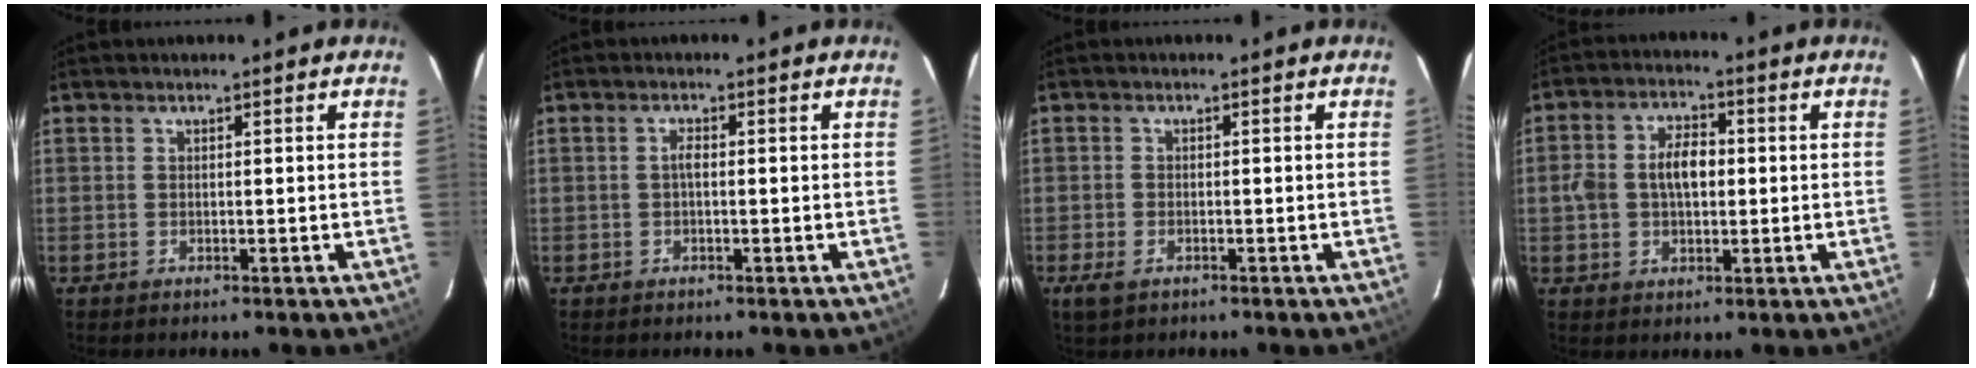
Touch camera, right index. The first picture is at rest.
{"total": 1.2, "force": [-0.1, 0.5, 1.1], "torque": [-0.021, 0.006, -0.004]}
{"total": 3.1, "force": [-1.8, 1.7, 1.8], "torque": [-0.040, -0.008, -0.034]}
{"total": 7.3, "force": [0.2, 4.6, 5.6], "torque": [-0.108, 0.018, 0.005]}